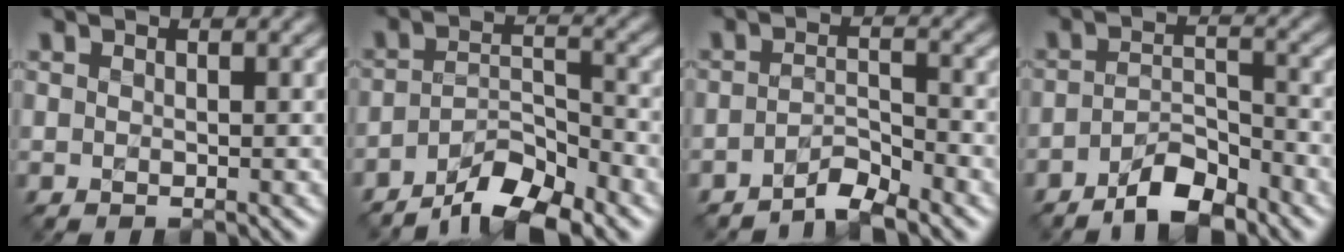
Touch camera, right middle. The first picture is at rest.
{"total": 6.0, "force": [-4.6, 1.7, 3.4], "torque": [-0.056, 0.002, -0.082]}
{"total": 2.7, "force": [-2.3, 0.5, 1.3], "torque": [-0.021, 0.008, -0.046]}
{"total": 4.4, "force": [-3.3, 1.4, 2.5], "torque": [-0.042, 0.005, -0.062]}